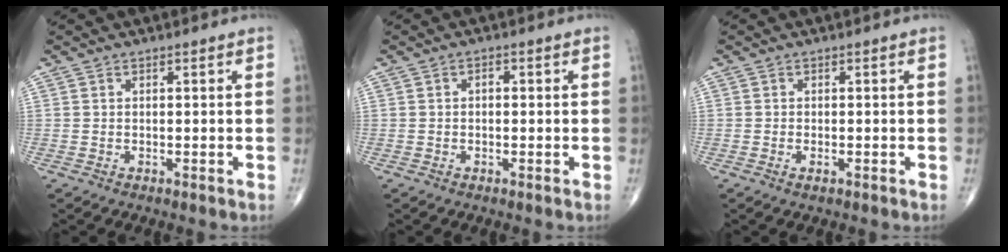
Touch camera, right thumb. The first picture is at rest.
{"total": 1.1, "force": [0.0, 0.7, 0.9], "torque": [-0.008, 0.005, -0.004]}
{"total": 1.0, "force": [-0.5, 0.4, 0.8], "torque": [-0.014, 0.000, -0.007]}